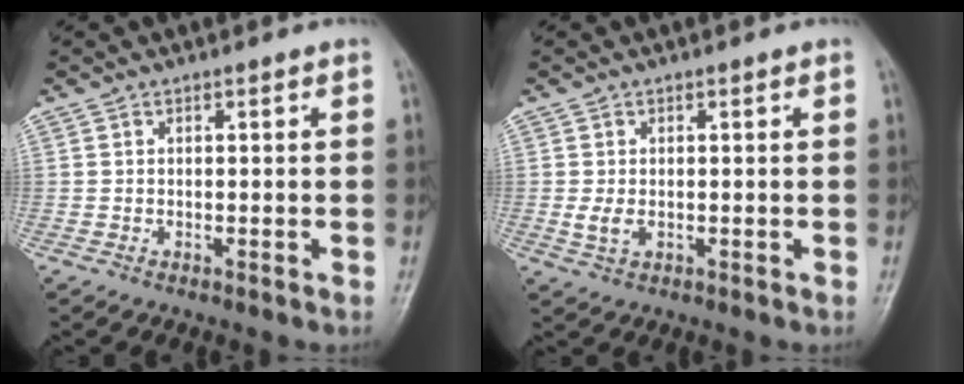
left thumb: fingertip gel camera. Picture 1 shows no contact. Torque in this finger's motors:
{"motor_torque": [0.30, 0.28, 0.59, 0.19, 0.00]}